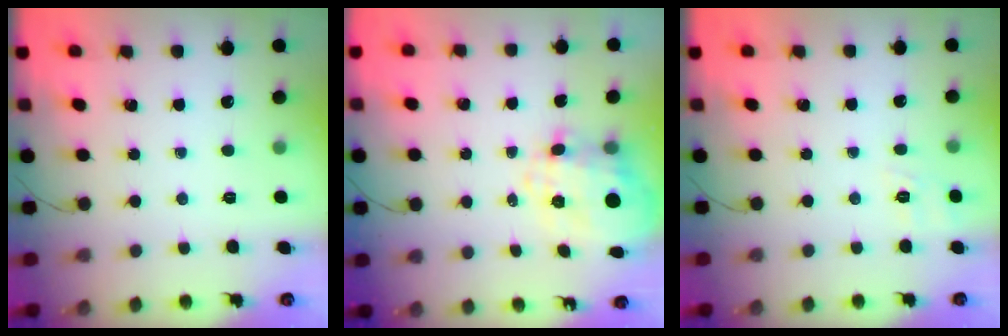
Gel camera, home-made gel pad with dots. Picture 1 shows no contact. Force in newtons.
{"total": 8.9, "press": 8.6, "slide": 2.2}
{"total": 8.1, "press": 7.9, "slide": 1.9}